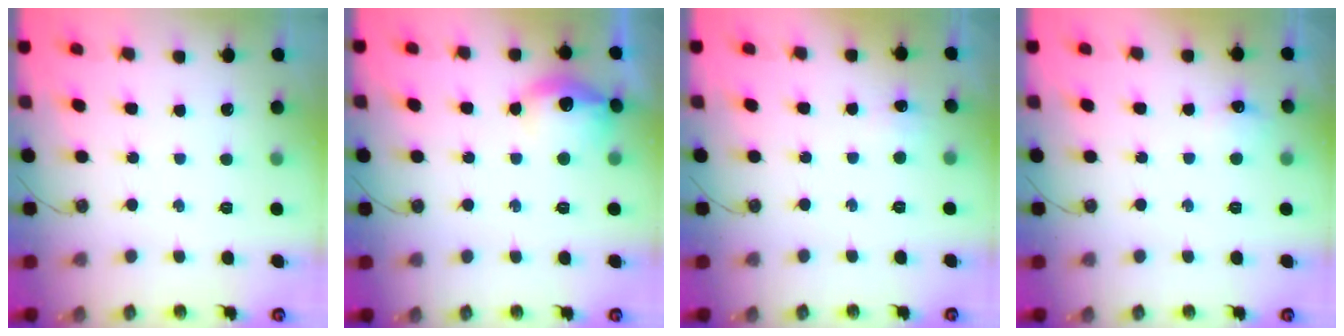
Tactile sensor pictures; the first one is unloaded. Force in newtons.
{"total": 13.9, "press": 13.9, "slide": 1.1}
{"total": 5.1, "press": 5.1, "slide": 0.7}
{"total": 6.1, "press": 6.0, "slide": 0.8}